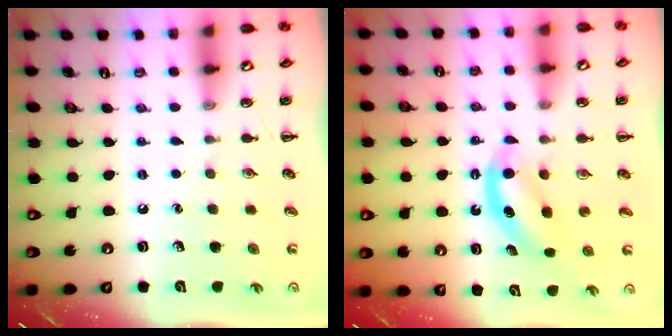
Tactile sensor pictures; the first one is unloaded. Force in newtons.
{"total": 5.9, "press": 5.9, "slide": 0.7}